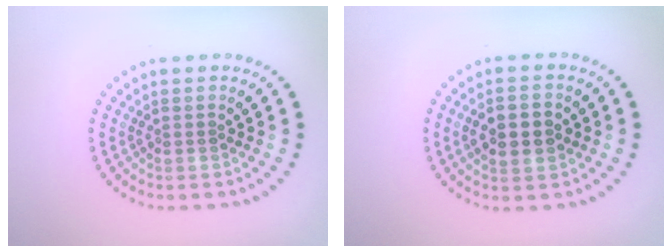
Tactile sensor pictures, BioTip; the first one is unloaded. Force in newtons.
{"total": 4.4, "press": 4.4, "slide": 0.1}